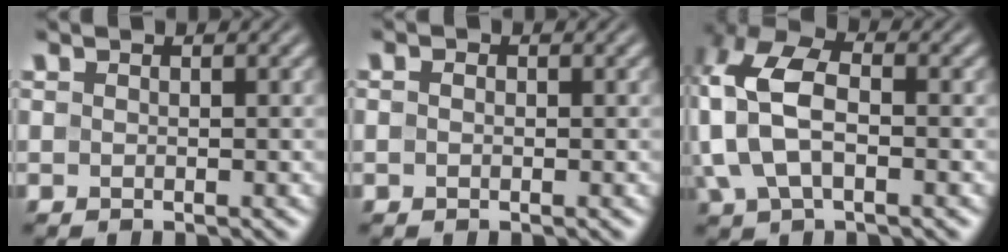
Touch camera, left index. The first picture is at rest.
{"total": 1.0, "force": [0.2, 0.7, 0.6], "torque": [-0.010, 0.000, -0.004]}
{"total": 9.3, "force": [0.0, 5.4, 7.5], "torque": [-0.190, 0.017, -0.012]}